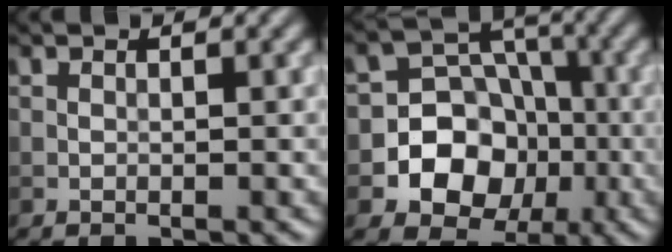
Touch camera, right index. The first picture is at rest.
{"total": 8.0, "force": [-2.1, 7.1, 3.0], "torque": [-0.027, 0.016, -0.067]}